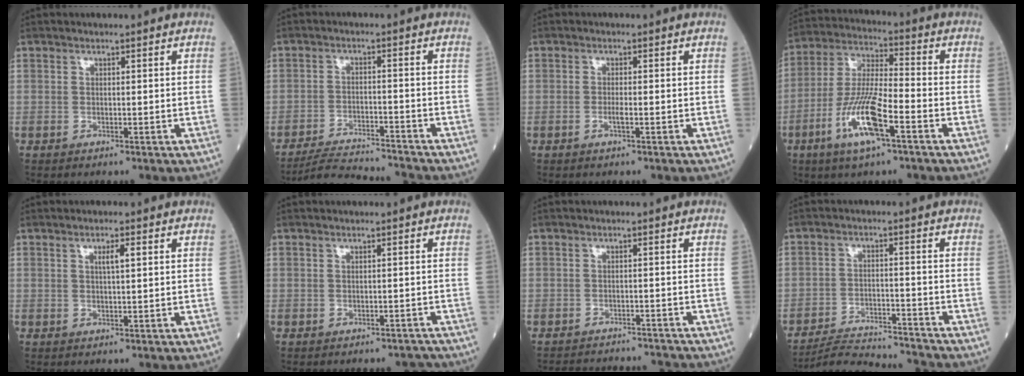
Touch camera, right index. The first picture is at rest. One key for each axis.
{"total": 9.6, "fx": -9.4, "fy": -0.6, "fz": 1.8, "tx": -0.029, "ty": -0.005, "tz": -0.157}
{"total": 1.2, "fx": -0.6, "fy": 0.0, "fz": 1.1, "tx": -0.024, "ty": -0.001, "tz": -0.012}
{"total": 11.7, "fx": -5.3, "fy": 1.8, "fz": 10.3, "tx": -0.211, "ty": -0.009, "tz": -0.102}
{"total": 2.1, "fx": 0.7, "fy": 0.2, "fz": 1.9, "tx": -0.034, "ty": 0.001, "tz": 0.010}
{"total": 2.8, "fx": -2.6, "fy": 0.9, "fz": 0.2, "tx": 0.006, "ty": 0.000, "tz": -0.031}
{"total": 8.9, "fx": -8.7, "fy": 1.3, "fz": 1.0, "tx": -0.018, "ty": 0.009, "tz": -0.112}
{"total": 11.0, "fx": -10.8, "fy": -0.7, "fz": 1.6, "tx": -0.026, "ty": -0.004, "tz": -0.178}